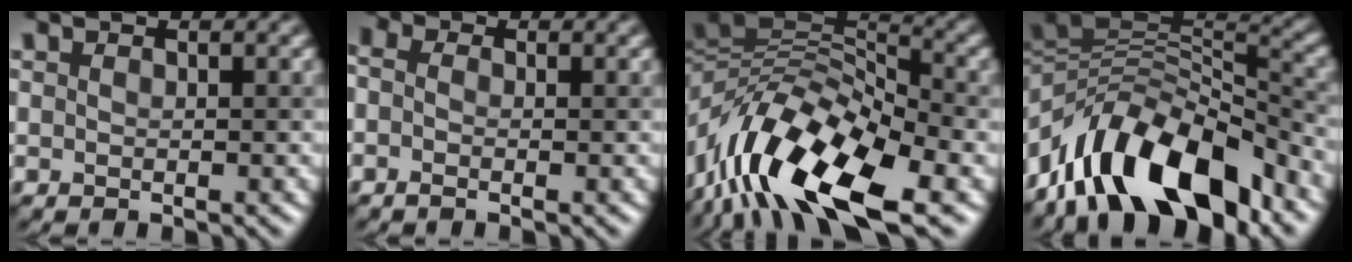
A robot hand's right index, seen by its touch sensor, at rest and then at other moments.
{"total": 2.5, "force": [0.0, 1.9, 1.6], "torque": [-0.021, 0.011, -0.029]}
{"total": 12.8, "force": [-5.7, 5.4, 10.1], "torque": [-0.172, 0.018, -0.110]}
{"total": 12.0, "force": [-6.5, 5.5, 8.6], "torque": [-0.130, 0.021, -0.118]}